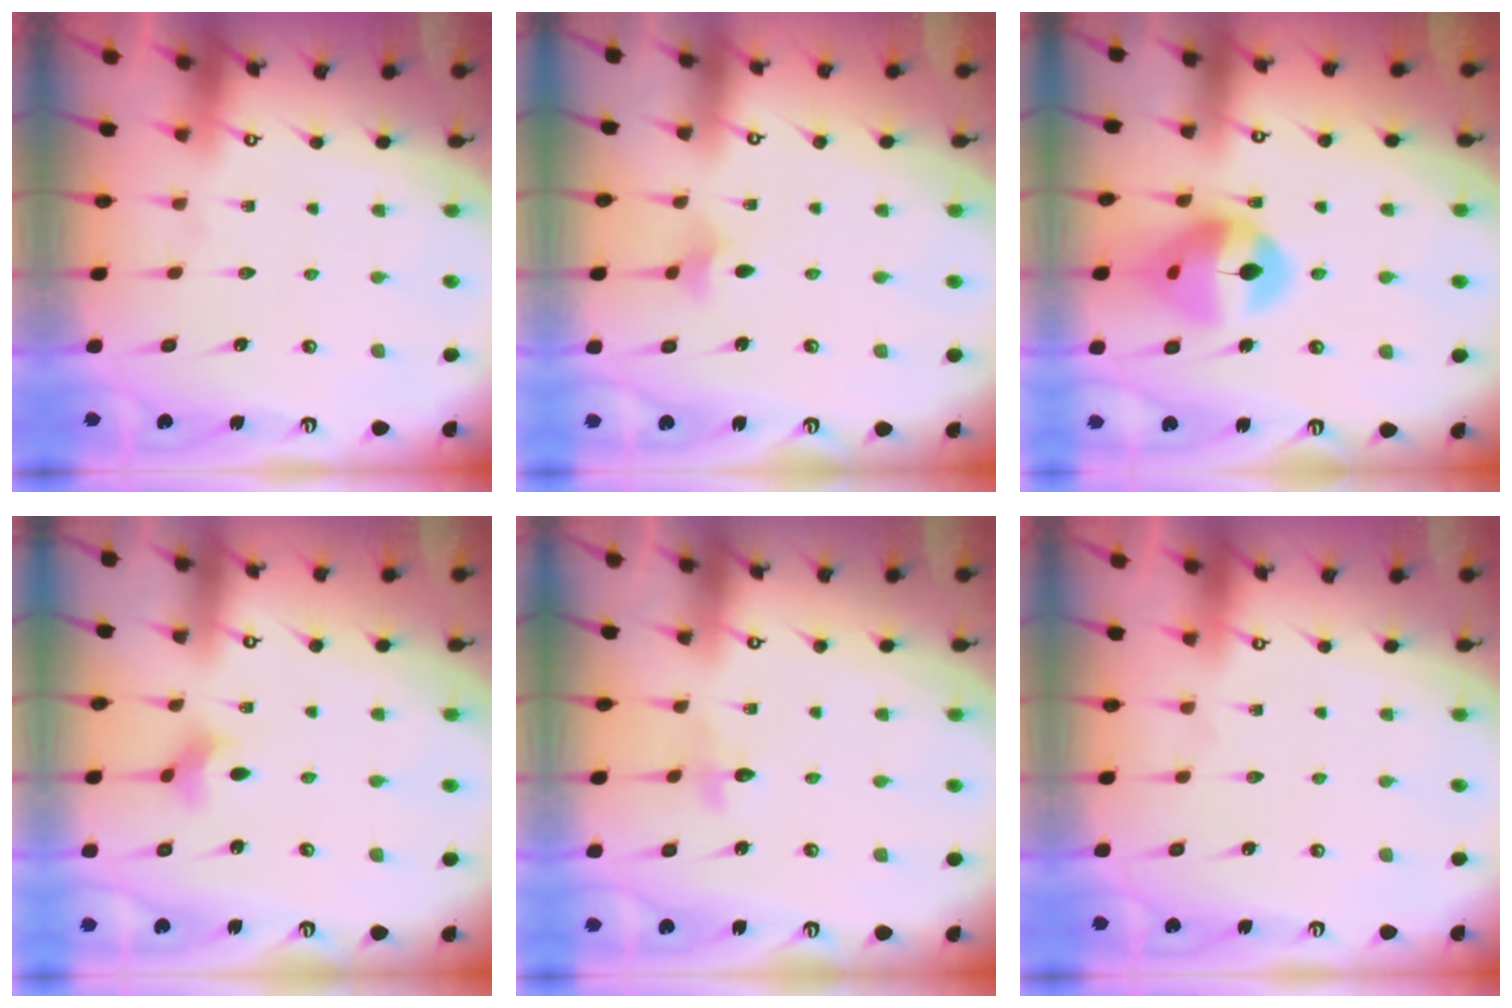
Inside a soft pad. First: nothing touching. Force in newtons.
{"total": 3.8, "press": 3.7, "slide": 0.8}
{"total": 15.3, "press": 15.2, "slide": 2.1}
{"total": 2.7, "press": 2.7, "slide": 0.2}
{"total": 3.0, "press": 2.9, "slide": 0.3}
{"total": 0.0}